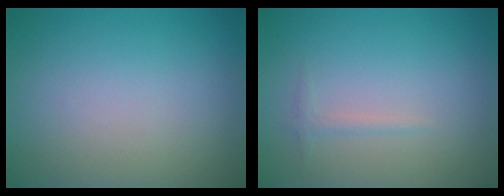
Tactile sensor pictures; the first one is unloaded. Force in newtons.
{"total": 0.8, "press": 0.8, "slide": 0.0}